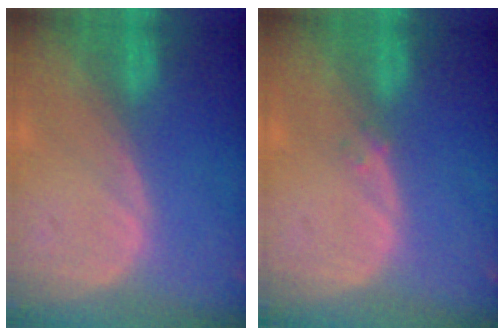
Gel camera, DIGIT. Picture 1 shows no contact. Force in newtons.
{"total": 1.0, "press": 0.9, "slide": 0.4}